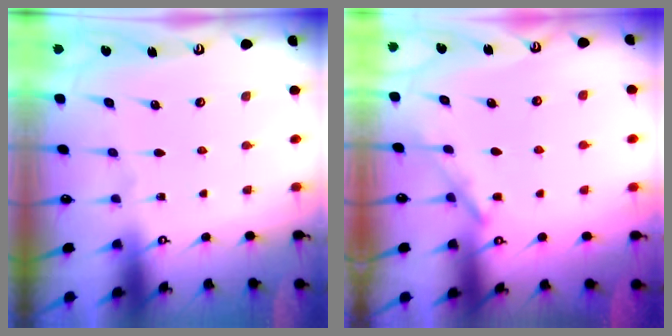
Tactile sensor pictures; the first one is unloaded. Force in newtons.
{"total": 4.2, "press": 4.2, "slide": 0.6}